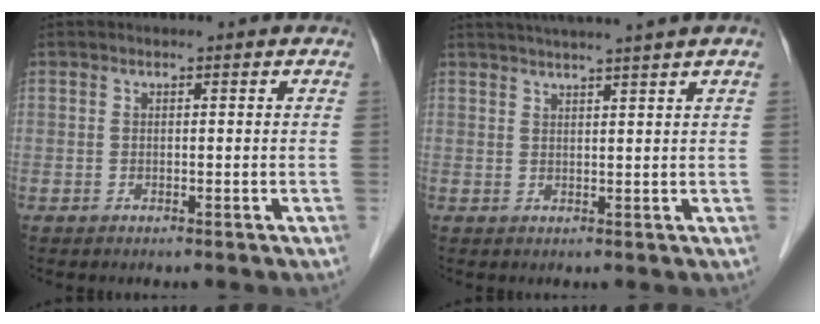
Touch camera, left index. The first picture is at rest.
{"total": 7.8, "force": [6.7, -1.3, 3.8], "torque": [-0.053, 0.019, 0.088]}